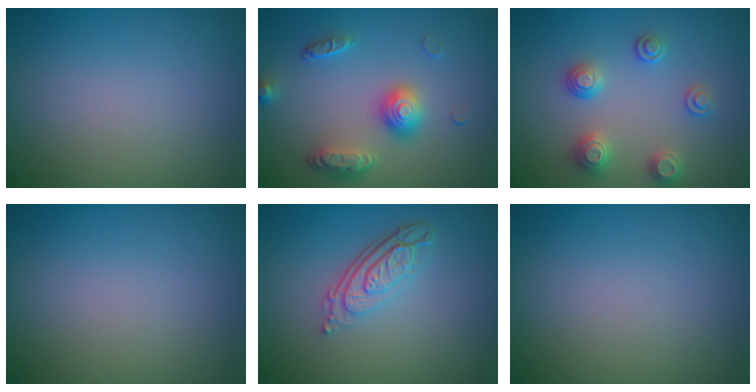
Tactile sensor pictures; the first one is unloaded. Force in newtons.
{"total": 3.5, "press": 3.0, "slide": 1.8}
{"total": 2.6, "press": 2.6, "slide": 0.2}
{"total": 0.0}
{"total": 4.0, "press": 2.8, "slide": 2.9}
{"total": 0.0}